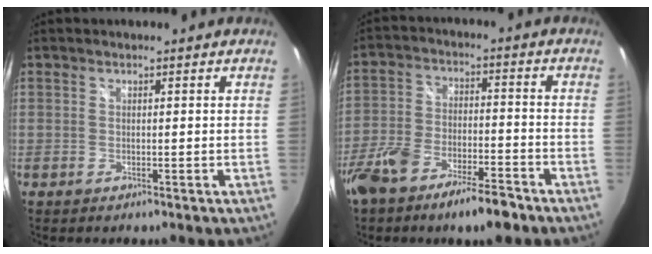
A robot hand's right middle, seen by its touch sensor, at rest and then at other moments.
{"total": 12.1, "force": [-8.6, 3.8, 7.7], "torque": [-0.168, -0.012, -0.153]}